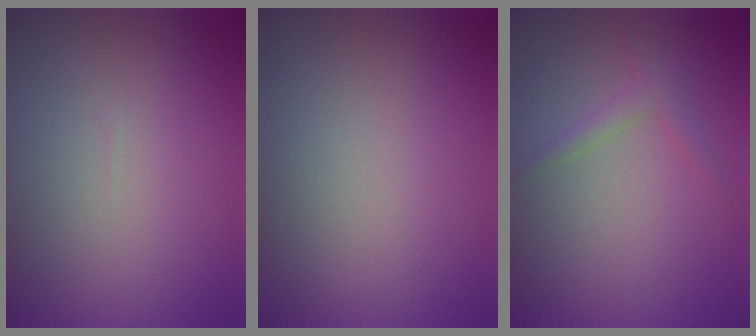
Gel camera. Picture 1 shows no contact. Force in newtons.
{"total": 0.0}
{"total": 1.4, "press": 1.4, "slide": 0.1}